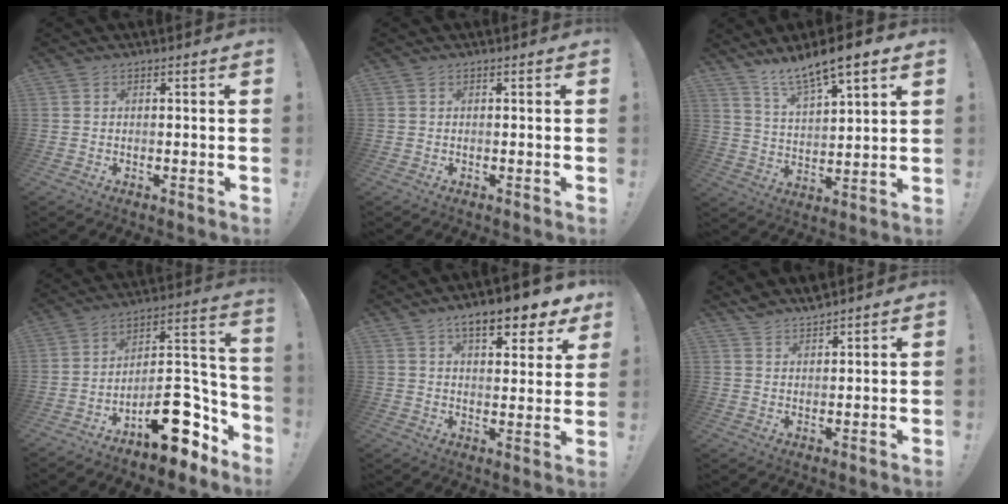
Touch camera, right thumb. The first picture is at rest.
{"total": 0.0}
{"total": 10.6, "force": [8.7, 2.0, 5.6], "torque": [-0.102, -0.058, 0.153]}
{"total": 18.0, "force": [-10.6, 8.9, 11.5], "torque": [-0.116, 0.076, -0.157]}
{"total": 10.9, "force": [7.2, 3.1, 7.6], "torque": [-0.106, -0.043, 0.120]}
{"total": 3.9, "force": [3.9, 0.7, 0.3], "torque": [-0.002, -0.031, 0.071]}